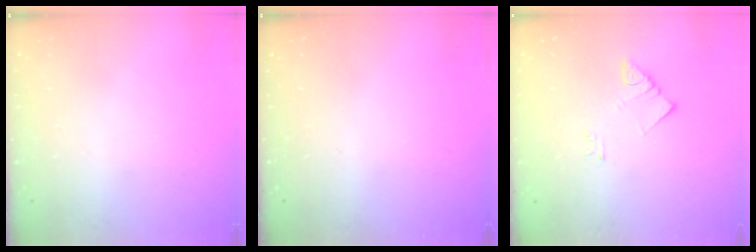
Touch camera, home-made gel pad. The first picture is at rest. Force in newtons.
{"total": 0.0}
{"total": 2.5, "press": 2.5, "slide": 0.3}